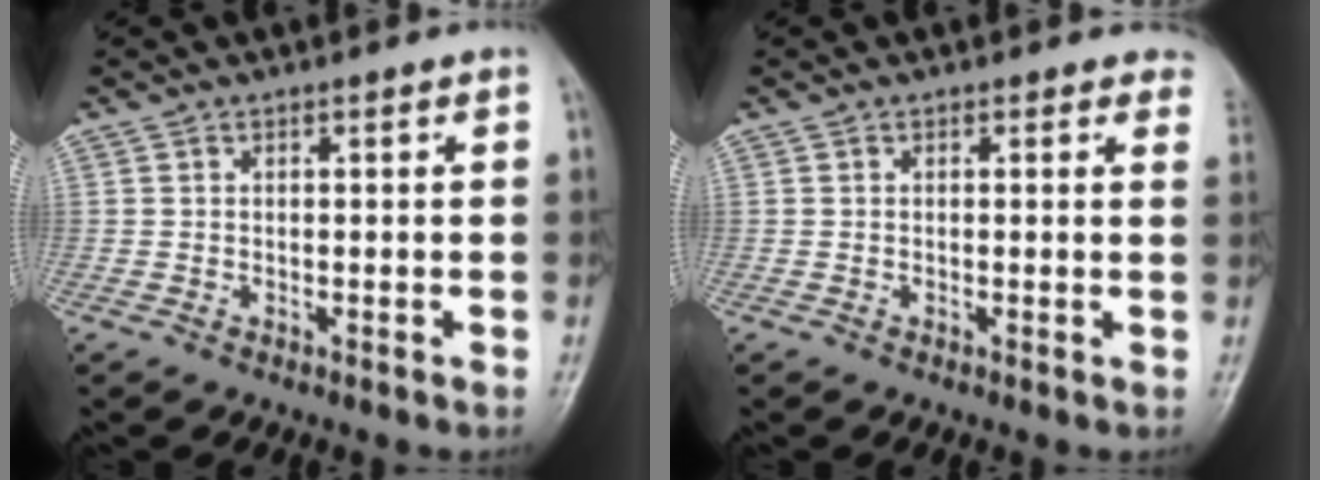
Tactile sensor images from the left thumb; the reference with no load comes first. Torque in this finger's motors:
{"motor_torque": [-0.03, -0.05, -0.13, 0.14, 0.00]}